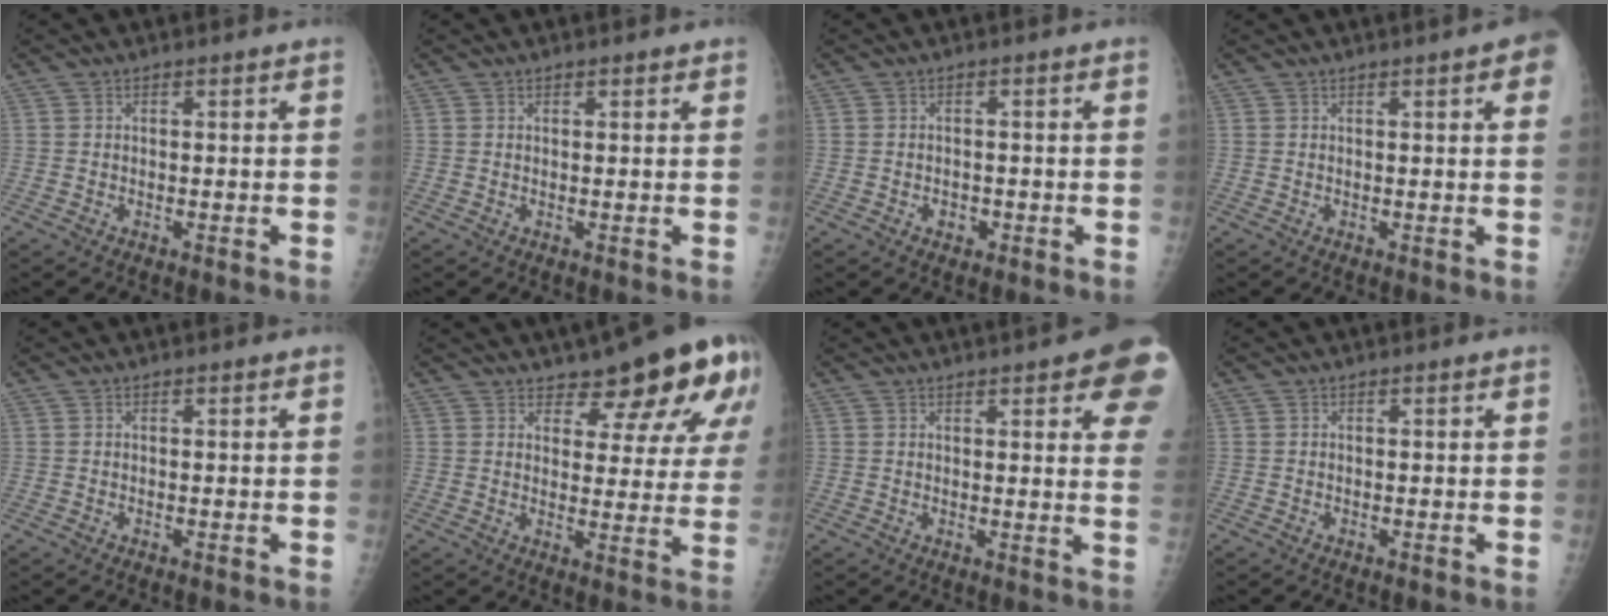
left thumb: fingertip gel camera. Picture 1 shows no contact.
{"total": 0.8, "force": [0.6, 0.4, 0.4], "torque": [-0.002, -0.002, 0.005]}
{"total": 1.9, "force": [-0.8, 1.5, 0.9], "torque": [-0.004, 0.005, -0.008]}
{"total": 4.7, "force": [2.1, 0.7, 4.2], "torque": [-0.039, 0.002, 0.019]}
{"total": 0.0}
{"total": 13.0, "force": [8.6, 5.0, 8.4], "torque": [-0.064, -0.046, 0.103]}
{"total": 13.3, "force": [6.6, 3.3, 11.1], "torque": [-0.110, -0.020, 0.067]}
{"total": 0.0}